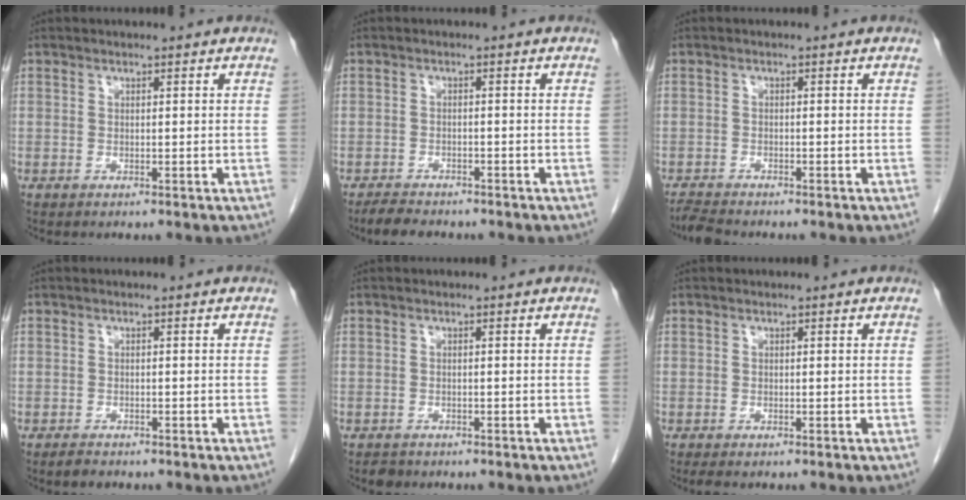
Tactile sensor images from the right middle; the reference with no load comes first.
{"total": 3.8, "force": [-3.4, 1.3, 1.2], "torque": [-0.027, -0.006, -0.054]}
{"total": 2.9, "force": [-2.8, 0.2, 0.8], "torque": [-0.018, -0.013, -0.050]}
{"total": 1.2, "force": [-1.1, 0.5, 0.4], "torque": [-0.014, -0.002, -0.015]}
{"total": 1.2, "force": [-1.0, 0.7, 0.1], "torque": [-0.008, 0.000, -0.015]}
{"total": 0.7, "force": [-0.6, 0.2, 0.3], "torque": [-0.008, -0.002, -0.009]}